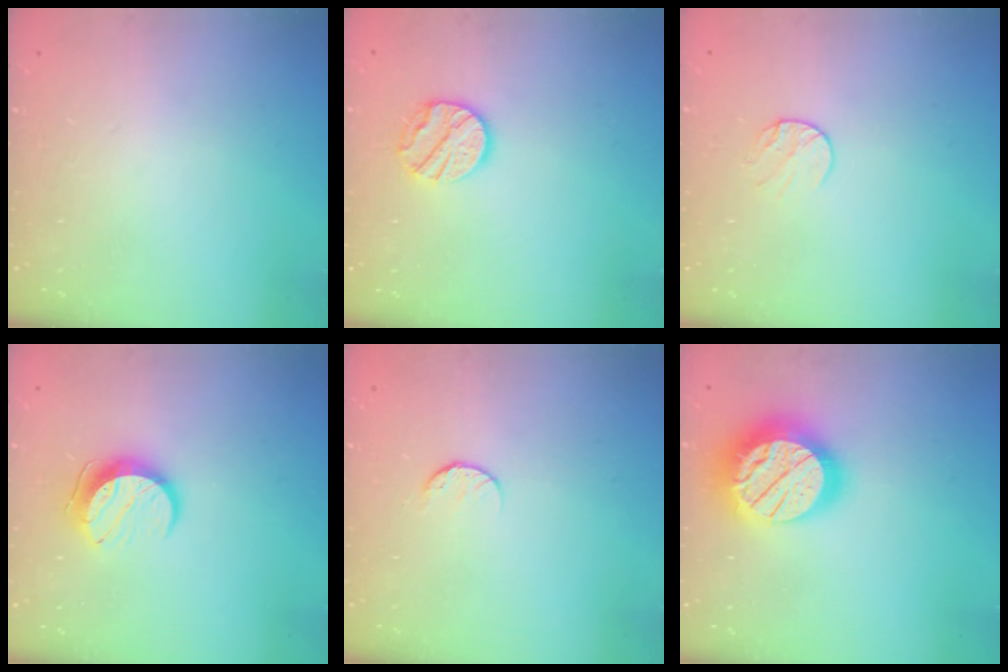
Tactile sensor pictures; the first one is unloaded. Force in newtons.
{"total": 10.6, "press": 10.6, "slide": 0.9}
{"total": 5.6, "press": 5.6, "slide": 0.5}
{"total": 9.4, "press": 9.4, "slide": 0.2}
{"total": 6.5, "press": 6.4, "slide": 0.7}
{"total": 21.9, "press": 21.8, "slide": 1.5}